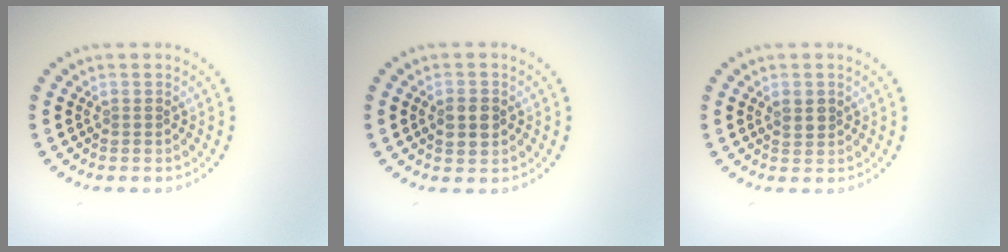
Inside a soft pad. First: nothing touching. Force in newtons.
{"total": 2.7, "press": 2.7, "slide": 0.2}
{"total": 1.3, "press": 1.3, "slide": 0.4}